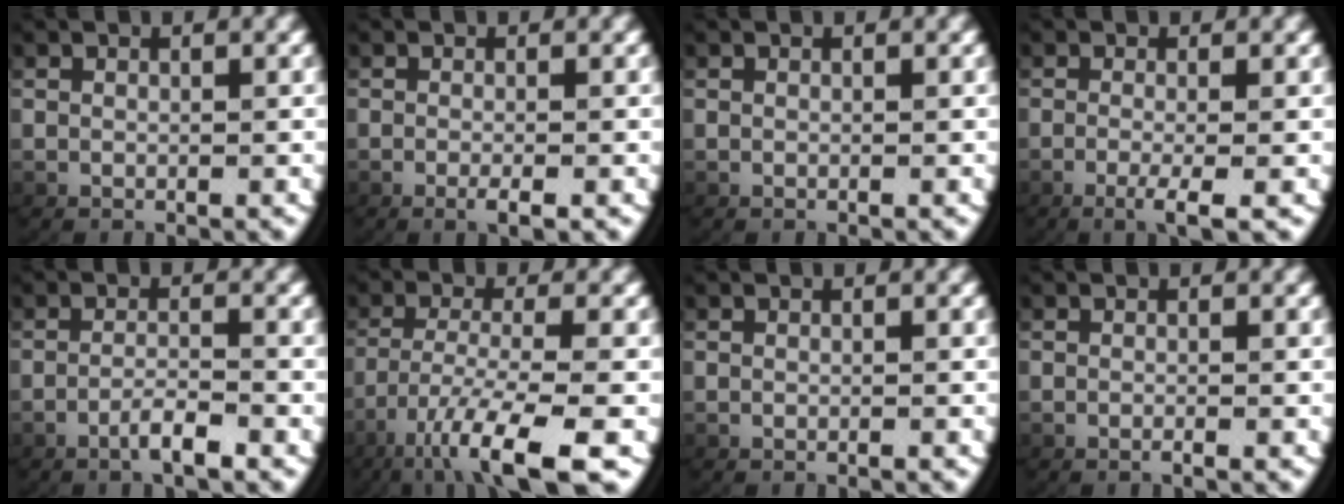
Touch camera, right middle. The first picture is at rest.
{"total": 1.9, "force": [-1.2, 0.5, 1.4], "torque": [-0.031, 0.002, -0.020]}
{"total": 1.7, "force": [0.1, -1.6, -0.5], "torque": [0.007, -0.009, 0.013]}
{"total": 2.9, "force": [-1.3, 0.5, 2.6], "torque": [-0.056, -0.011, -0.016]}
{"total": 2.1, "force": [-1.5, 0.2, 1.4], "torque": [-0.034, 0.001, -0.028]}
{"total": 7.9, "force": [-4.4, 2.1, 6.2], "torque": [-0.127, -0.038, -0.043]}
{"total": 0.0}
{"total": 0.8, "force": [-0.7, 0.2, 0.4], "torque": [-0.009, 0.006, -0.014]}